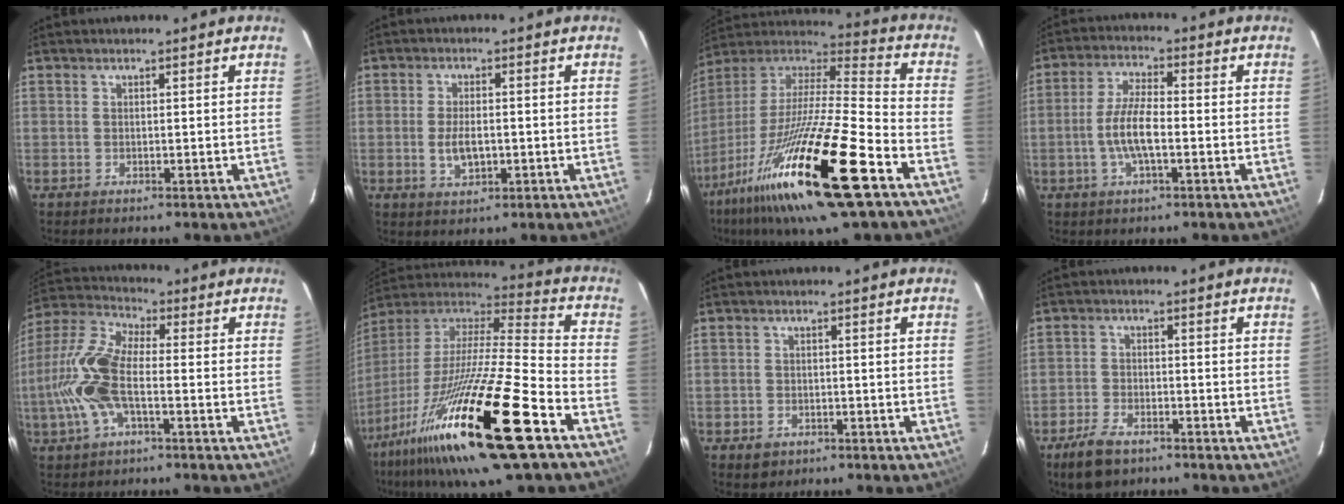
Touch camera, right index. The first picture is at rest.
{"total": 4.8, "force": [-0.9, 2.3, 4.1], "torque": [-0.082, -0.003, -0.013]}
{"total": 29.6, "force": [-16.5, 3.1, 24.3], "torque": [-0.438, -0.060, -0.297]}
{"total": 7.2, "force": [-1.8, 1.8, 6.7], "torque": [-0.137, 0.005, -0.037]}
{"total": 13.4, "force": [-2.9, 4.9, 12.1], "torque": [-0.273, 0.006, -0.065]}
{"total": 31.5, "force": [-17.7, 2.9, 25.9], "torque": [-0.458, -0.066, -0.314]}
{"total": 3.2, "force": [-1.7, 2.5, 0.9], "torque": [-0.027, 0.001, -0.022]}
{"total": 7.0, "force": [-5.0, 3.5, 3.5], "torque": [-0.098, -0.004, -0.091]}